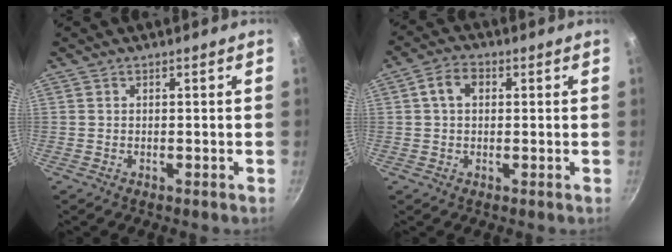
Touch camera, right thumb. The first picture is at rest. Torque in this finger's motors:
{"motor_torque": [-0.23, 0.44, 0.66, -0.08, 0.01]}